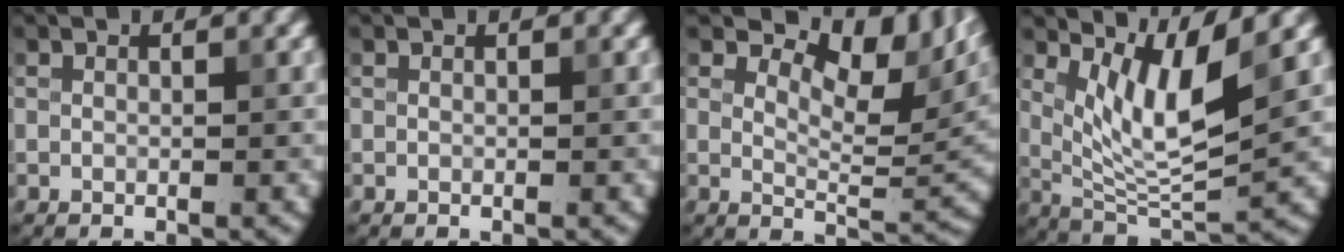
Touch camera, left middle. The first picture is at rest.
{"total": 0.0}
{"total": 9.2, "force": [4.7, 4.0, 6.9], "torque": [-0.101, 0.003, 0.080]}
{"total": 6.4, "force": [3.0, 1.5, 5.4], "torque": [-0.101, -0.015, 0.059]}